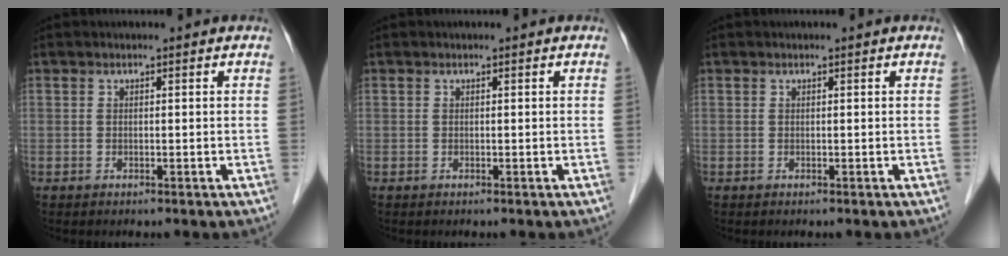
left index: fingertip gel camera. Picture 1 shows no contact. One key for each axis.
{"total": 0.0}
{"total": 0.0}